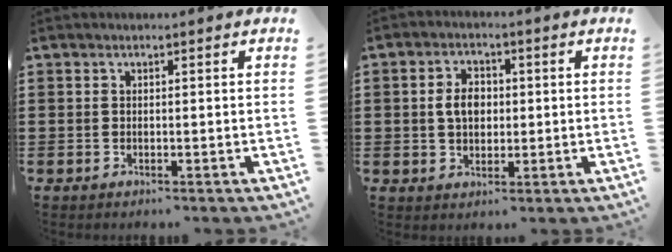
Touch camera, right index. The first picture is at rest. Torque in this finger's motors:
{"motor_torque": [0.53, 0.00, 0.42, 0.11]}